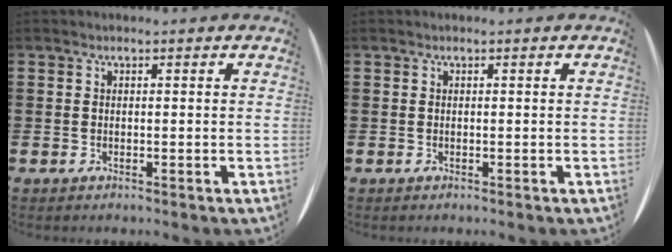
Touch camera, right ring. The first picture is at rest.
{"total": 0.0}